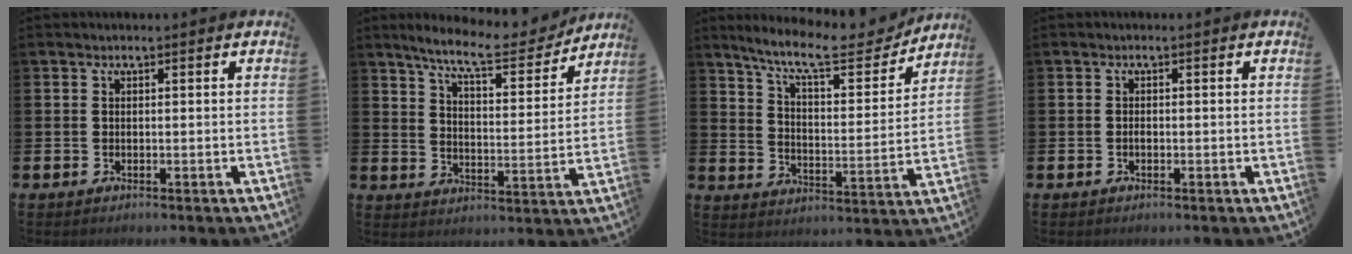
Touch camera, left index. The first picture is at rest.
{"total": 9.2, "force": [8.2, 1.5, 3.8], "torque": [-0.089, -0.049, 0.140]}
{"total": 11.2, "force": [9.9, 2.2, 4.8], "torque": [-0.113, -0.063, 0.168]}
{"total": 0.6, "force": [-0.2, 0.3, 0.5], "torque": [-0.014, 0.002, -0.004]}